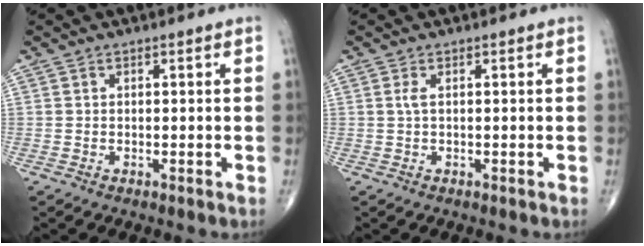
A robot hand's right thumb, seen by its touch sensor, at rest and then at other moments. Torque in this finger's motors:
{"motor_torque": [0.15, 0.17, 0.00, -0.02, -0.02]}